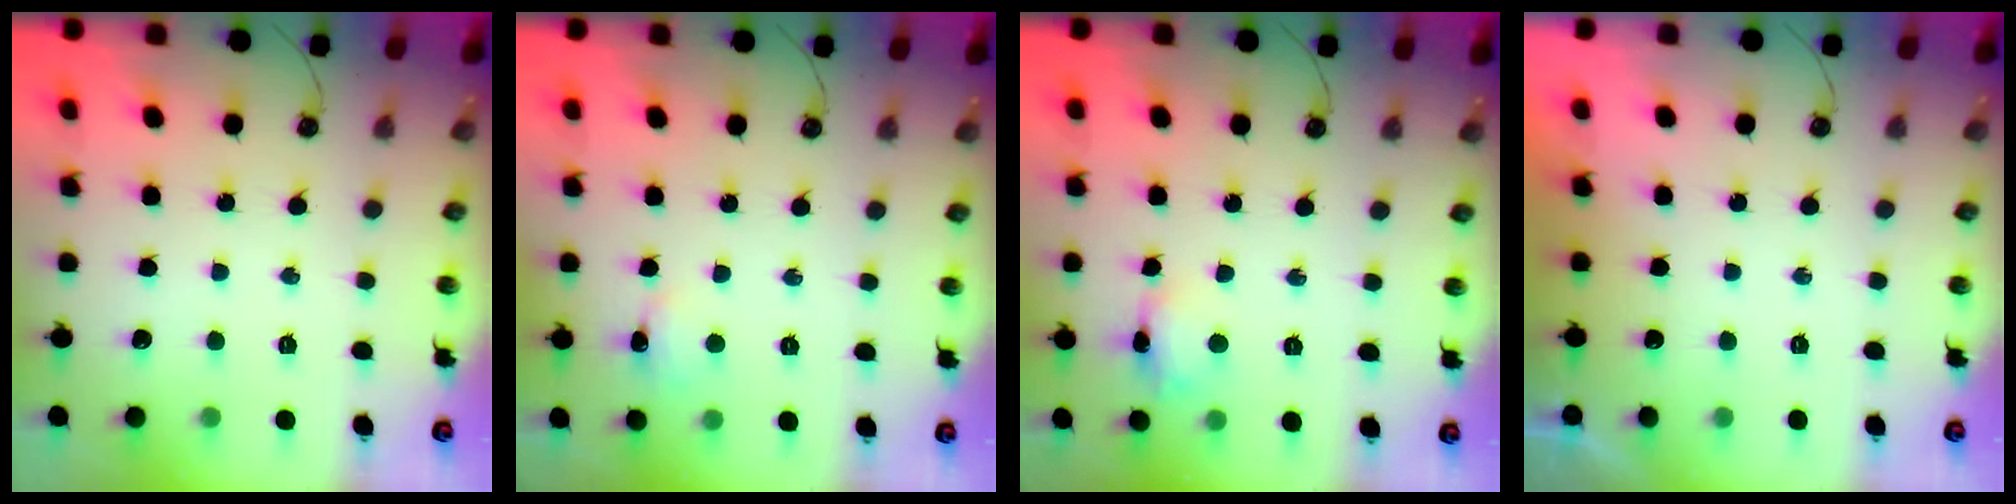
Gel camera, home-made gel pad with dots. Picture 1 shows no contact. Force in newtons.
{"total": 2.9, "press": 2.8, "slide": 0.6}
{"total": 7.2, "press": 7.2, "slide": 0.5}
{"total": 0.0}